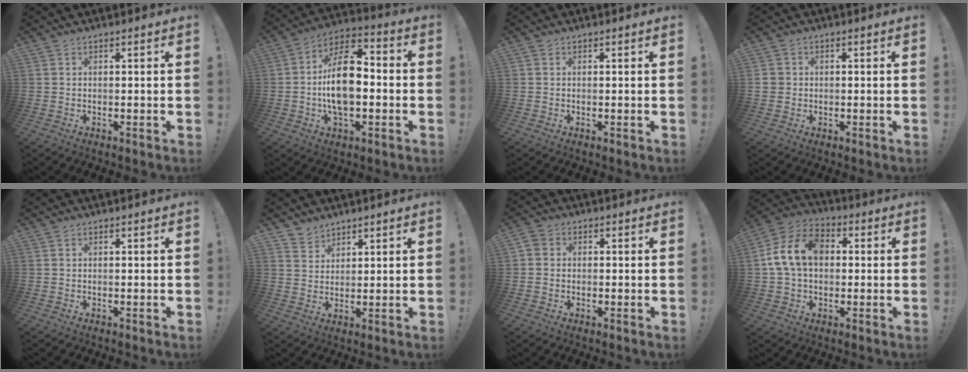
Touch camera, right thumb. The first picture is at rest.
{"total": 16.5, "force": [-2.1, 9.1, 13.6], "torque": [-0.237, 0.020, -0.039]}
{"total": 0.0}
{"total": 2.4, "force": [-0.1, 2.2, 0.7], "torque": [-0.006, 0.004, -0.001]}
{"total": 0.0}
{"total": 4.0, "force": [3.2, 2.3, -0.2], "torque": [-0.004, -0.025, 0.063]}
{"total": 2.8, "force": [-0.5, 2.5, 1.3], "torque": [-0.021, 0.009, -0.008]}
{"total": 14.2, "force": [1.9, 10.5, 9.5], "torque": [-0.175, 0.018, 0.039]}